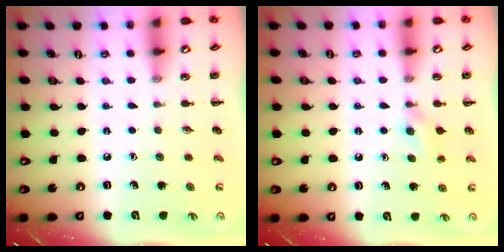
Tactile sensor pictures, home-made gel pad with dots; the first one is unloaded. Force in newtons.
{"total": 4.4, "press": 4.1, "slide": 1.5}